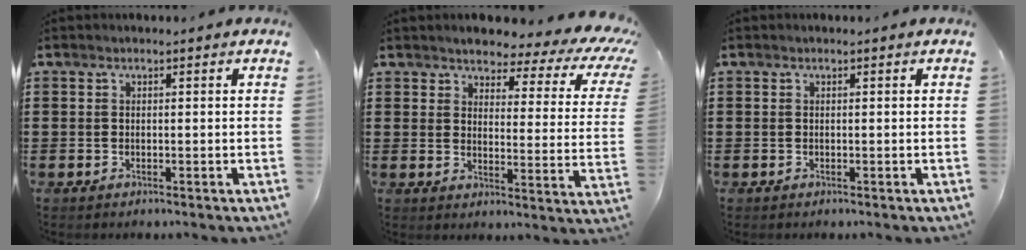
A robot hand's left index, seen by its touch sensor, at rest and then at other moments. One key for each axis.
{"total": 4.0, "fx": 3.5, "fy": 0.8, "fz": 1.7, "tx": -0.042, "ty": -0.030, "tz": 0.049}
{"total": 0.0}